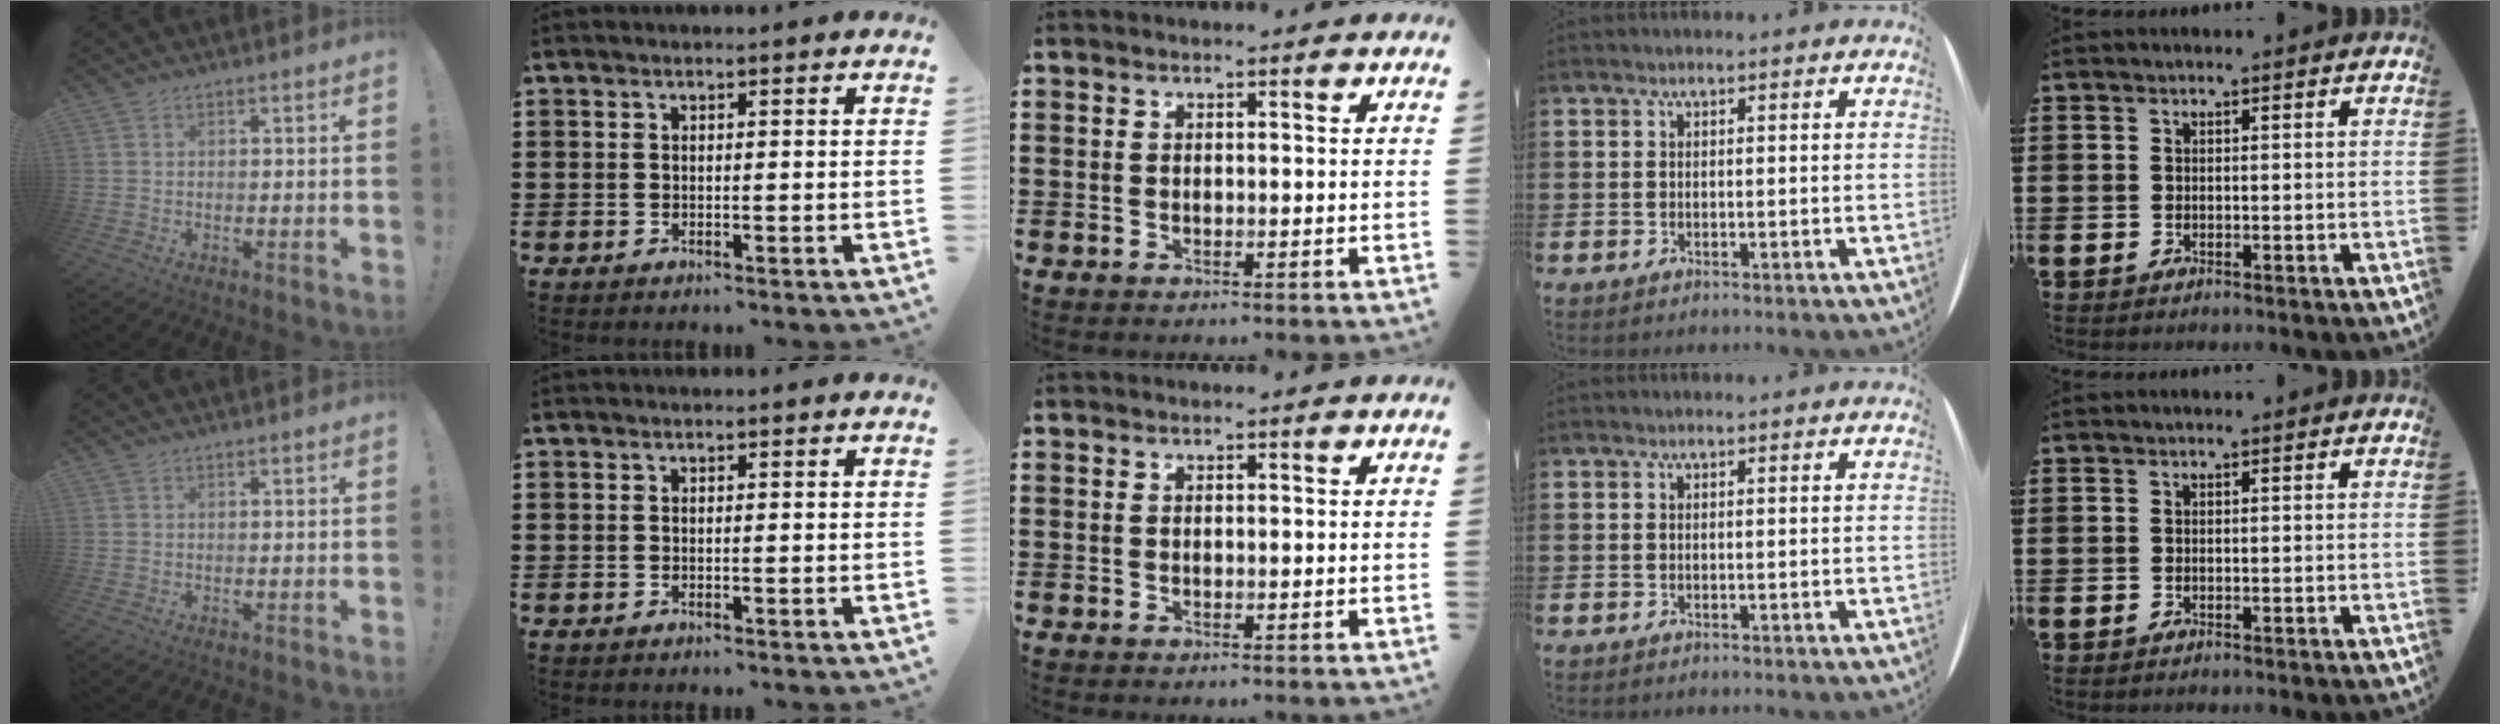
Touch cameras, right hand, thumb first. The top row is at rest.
{}